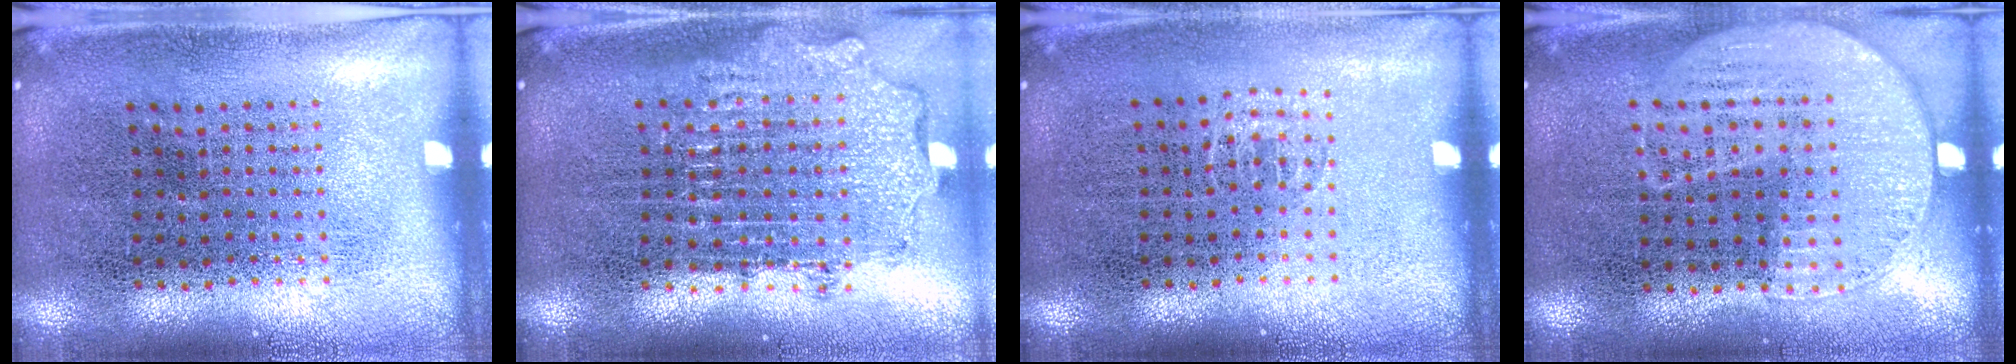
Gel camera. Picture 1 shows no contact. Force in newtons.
{"total": 1.9, "press": 1.4, "slide": 1.2}
{"total": 0.5, "press": 0.4, "slide": 0.3}
{"total": 1.1, "press": 1.0, "slide": 0.5}